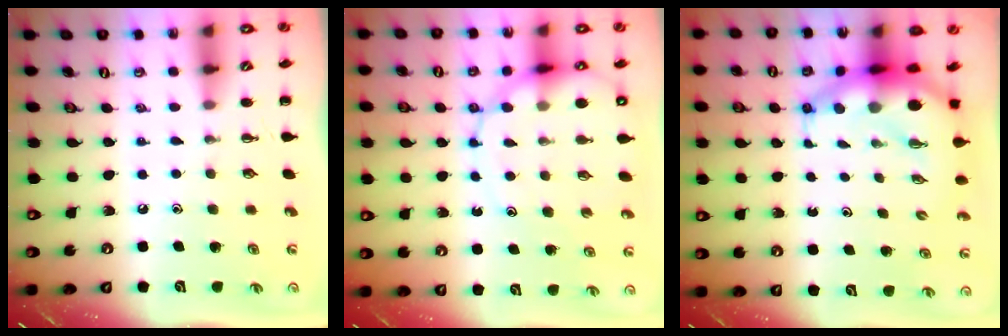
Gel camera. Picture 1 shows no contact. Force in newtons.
{"total": 12.8, "press": 12.5, "slide": 3.0}
{"total": 8.1, "press": 7.8, "slide": 2.1}